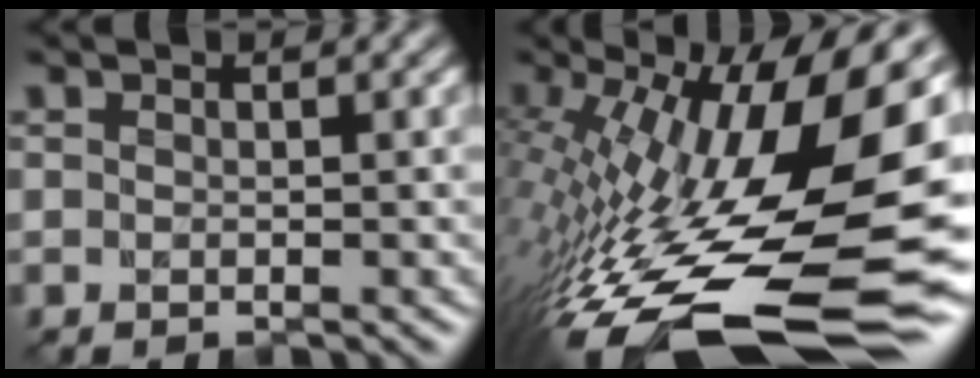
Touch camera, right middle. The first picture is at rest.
{"total": 18.7, "force": [-3.6, 8.0, 16.6], "torque": [-0.299, -0.019, -0.067]}